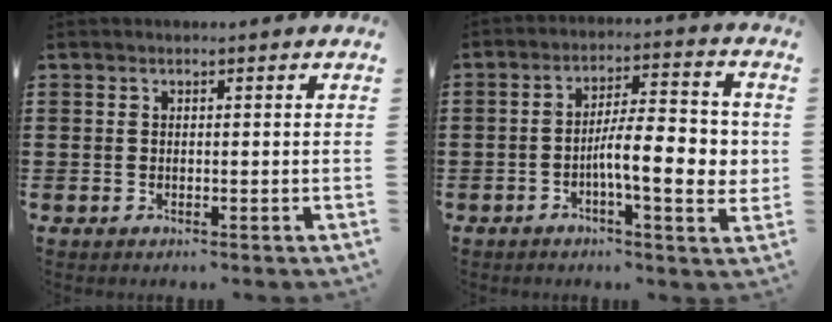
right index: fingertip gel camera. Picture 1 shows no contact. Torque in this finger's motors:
{"motor_torque": [2.14, 0.00, 0.51, 0.13]}